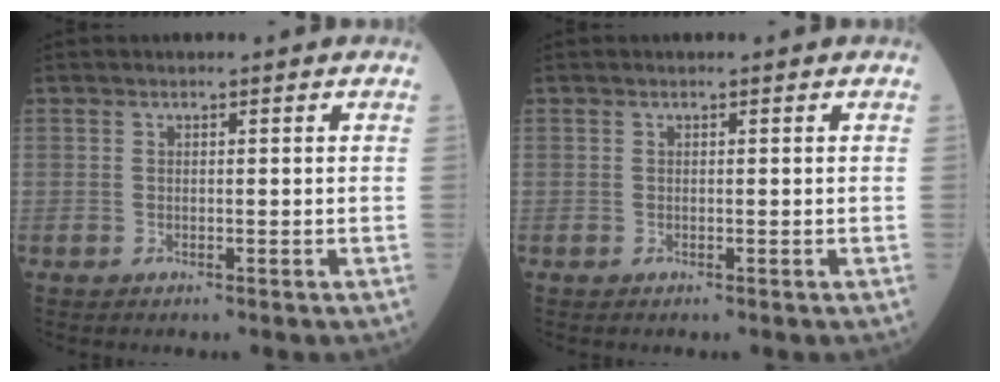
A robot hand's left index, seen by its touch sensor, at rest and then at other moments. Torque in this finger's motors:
{"motor_torque": [-0.09, 0.09, 0.00, -0.01]}